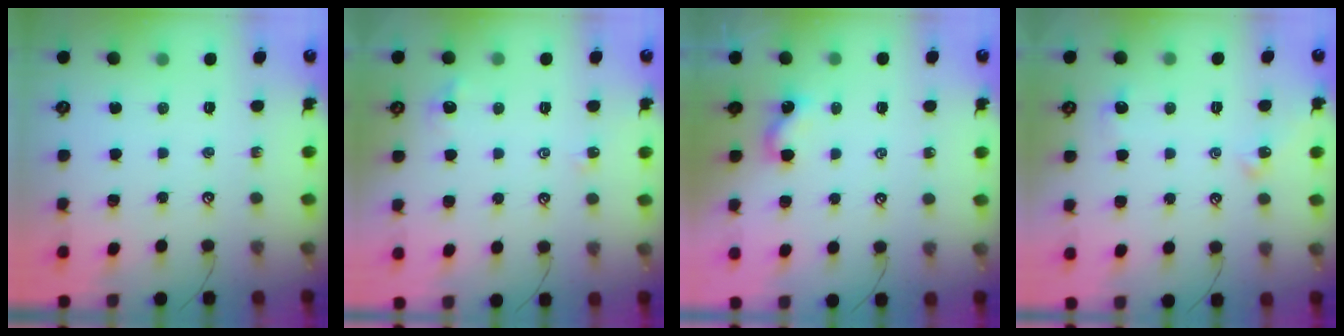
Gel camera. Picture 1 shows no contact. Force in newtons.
{"total": 1.6, "press": 1.5, "slide": 0.5}
{"total": 2.6, "press": 2.5, "slide": 0.5}
{"total": 2.1, "press": 2.0, "slide": 0.6}